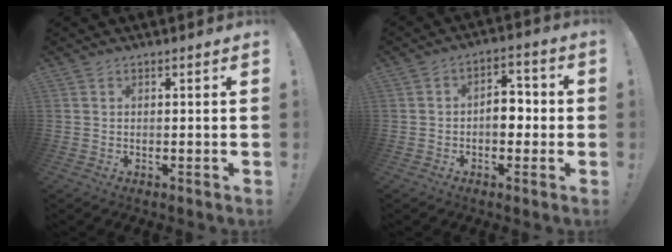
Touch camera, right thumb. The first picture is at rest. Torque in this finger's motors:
{"motor_torque": [0.97, 1.08, 0.42, -0.45, -0.01]}